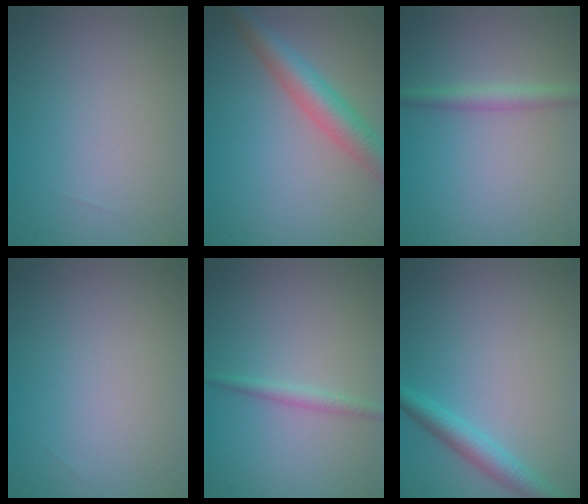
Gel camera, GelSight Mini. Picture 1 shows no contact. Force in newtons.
{"total": 4.9, "press": 4.9, "slide": 0.2}
{"total": 2.0, "press": 2.0, "slide": 0.1}
{"total": 0.0}
{"total": 1.3, "press": 1.3, "slide": 0.1}
{"total": 2.8, "press": 2.8, "slide": 0.1}